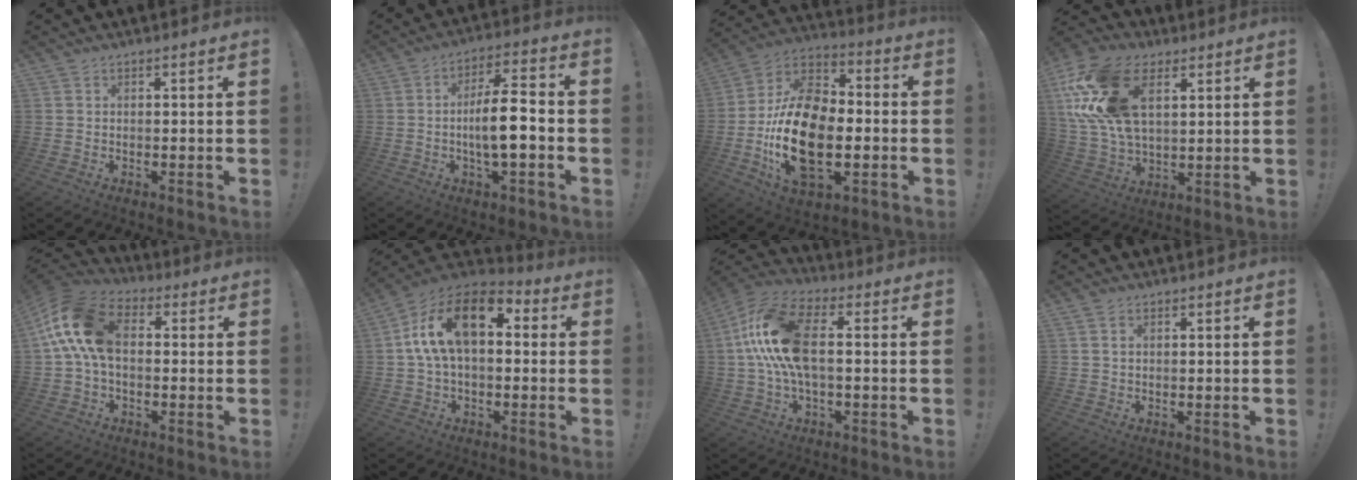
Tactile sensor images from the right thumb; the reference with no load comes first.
{"total": 11.8, "force": [-2.4, 3.1, 11.2], "torque": [-0.201, 0.009, -0.050]}
{"total": 24.0, "force": [-4.5, 14.8, 18.4], "torque": [-0.346, 0.023, -0.068]}
{"total": 22.2, "force": [8.6, 13.7, 15.2], "torque": [-0.312, -0.025, 0.157]}
{"total": 16.1, "force": [2.2, 10.0, 12.4], "torque": [-0.234, 0.010, 0.039]}
{"total": 17.7, "force": [5.0, 9.5, 14.0], "torque": [-0.251, -0.008, 0.086]}
{"total": 17.3, "force": [0.9, 8.7, 14.9], "torque": [-0.299, 0.013, 0.020]}
{"total": 1.3, "force": [0.7, 0.8, 0.8], "torque": [-0.013, 0.001, 0.011]}